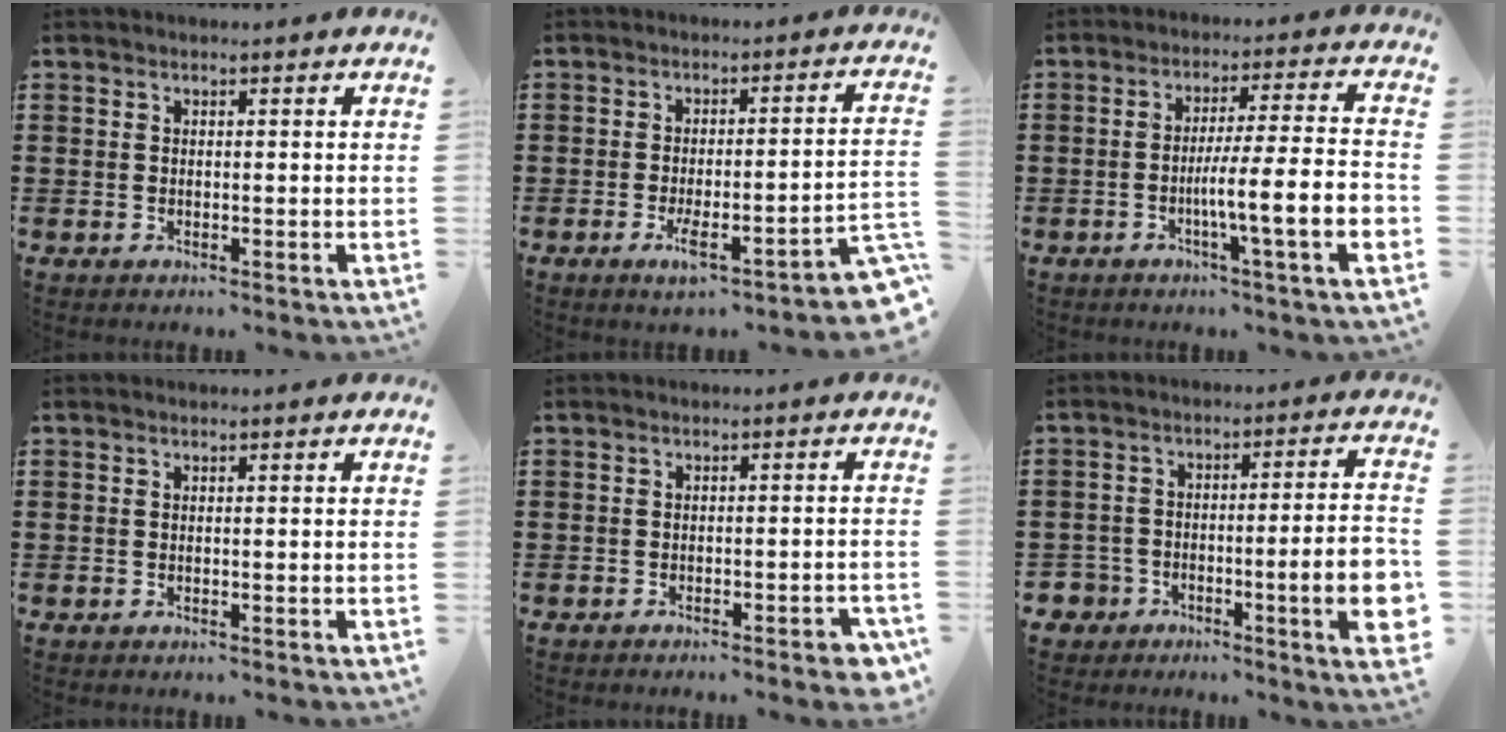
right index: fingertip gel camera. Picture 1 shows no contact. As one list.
[{"total": 5.9, "force": [-3.1, 0.6, 5.0], "torque": [-0.083, -0.025, -0.059]}, {"total": 8.7, "force": [-3.2, -0.2, 8.1], "torque": [-0.128, -0.013, -0.062]}, {"total": 0.0}, {"total": 2.1, "force": [-1.6, 0.2, 1.3], "torque": [-0.022, 0.000, -0.030]}, {"total": 9.4, "force": [-3.9, 3.0, 8.1], "torque": [-0.136, -0.003, -0.069]}]